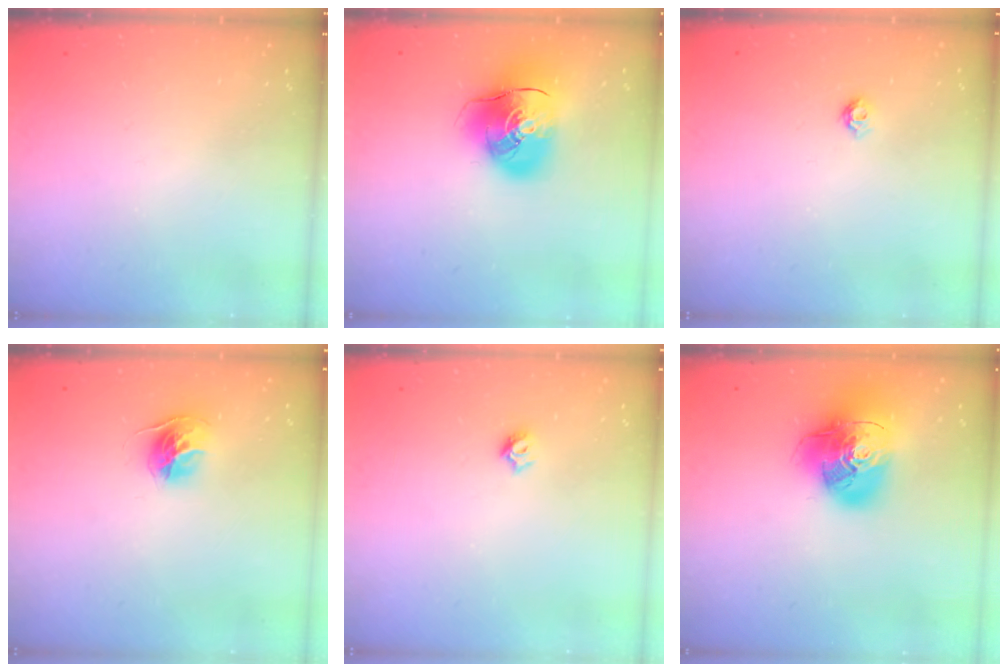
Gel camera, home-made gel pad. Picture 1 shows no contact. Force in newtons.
{"total": 14.9, "press": 14.7, "slide": 2.5}
{"total": 3.9, "press": 3.9, "slide": 0.5}
{"total": 11.1, "press": 11.1, "slide": 0.9}
{"total": 4.8, "press": 4.8, "slide": 0.6}
{"total": 19.1, "press": 18.9, "slide": 2.6}